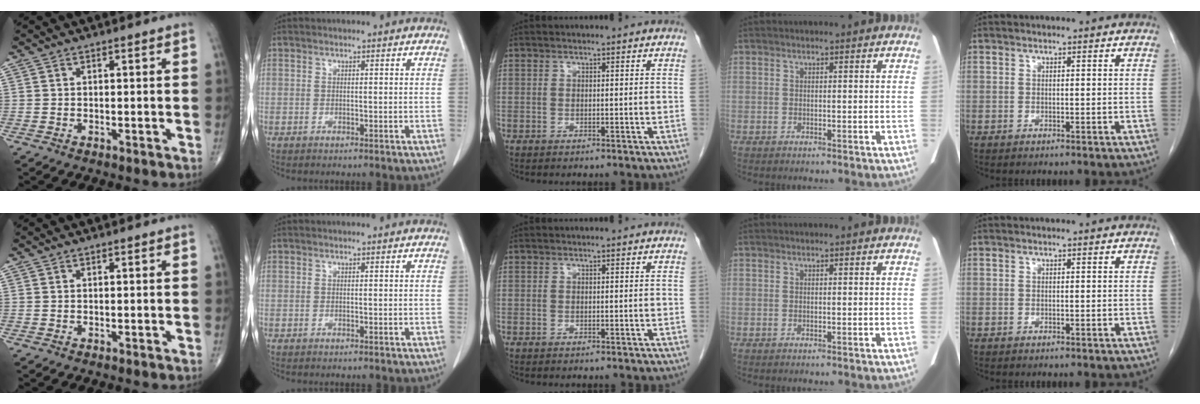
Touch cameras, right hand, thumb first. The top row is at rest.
{}